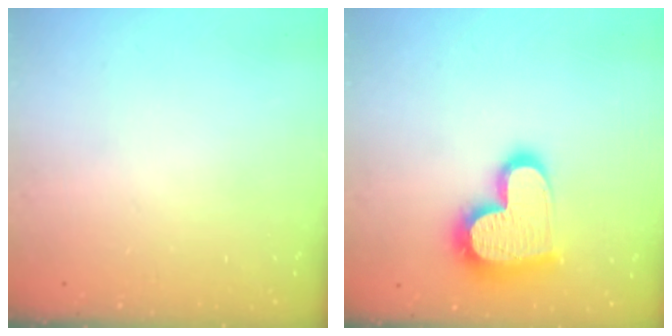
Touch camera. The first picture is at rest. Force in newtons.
{"total": 21.8, "press": 21.7, "slide": 1.6}